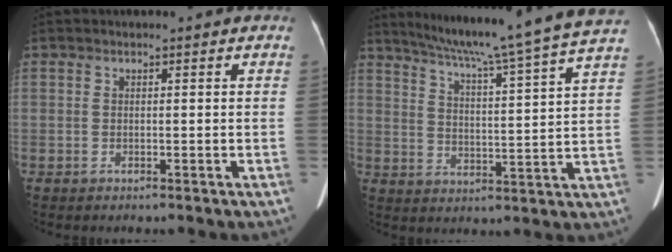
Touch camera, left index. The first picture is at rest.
{"total": 20.8, "force": [18.0, -2.3, 10.3], "torque": [-0.169, -0.032, 0.239]}